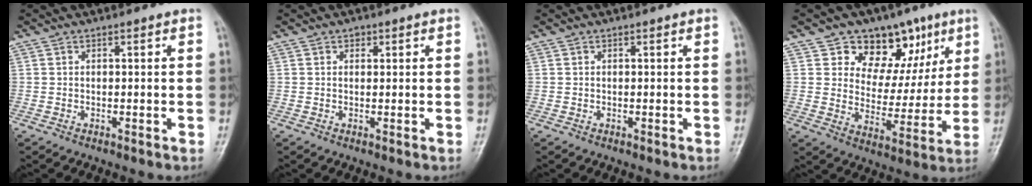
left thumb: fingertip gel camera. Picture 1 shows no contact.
{"total": 1.0, "force": [0.5, 0.8, 0.4], "torque": [0.003, -0.001, 0.006]}
{"total": 0.0}
{"total": 15.2, "force": [8.1, 10.6, 7.3], "torque": [-0.042, -0.025, 0.124]}